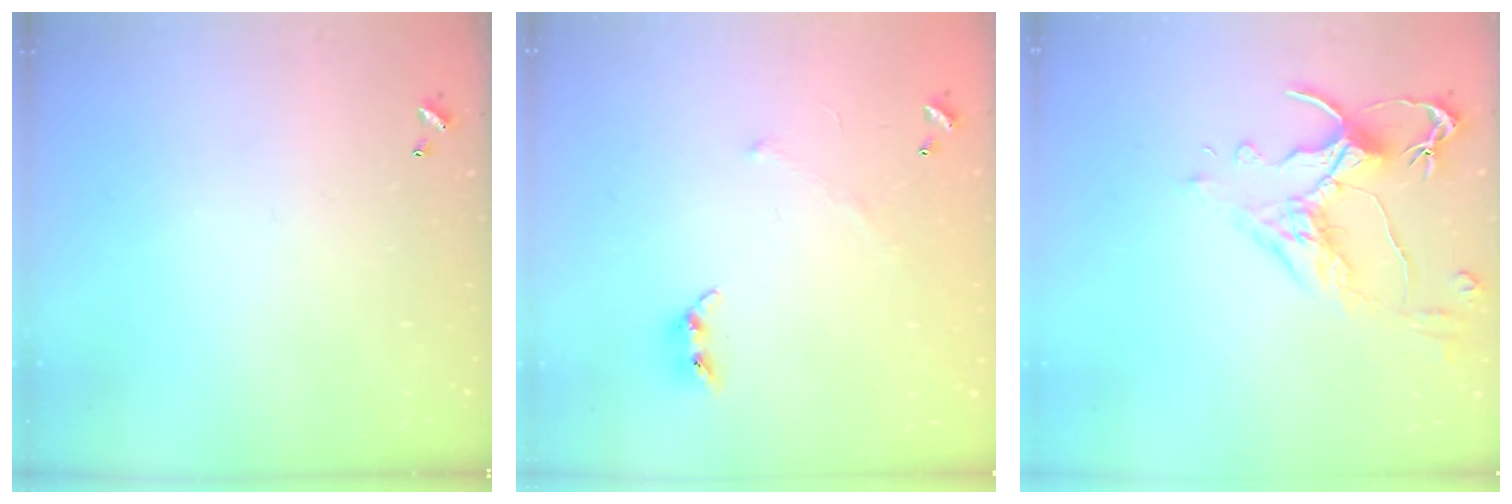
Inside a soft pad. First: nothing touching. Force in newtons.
{"total": 4.2, "press": 4.2, "slide": 0.9}
{"total": 2.5, "press": 2.1, "slide": 1.2}